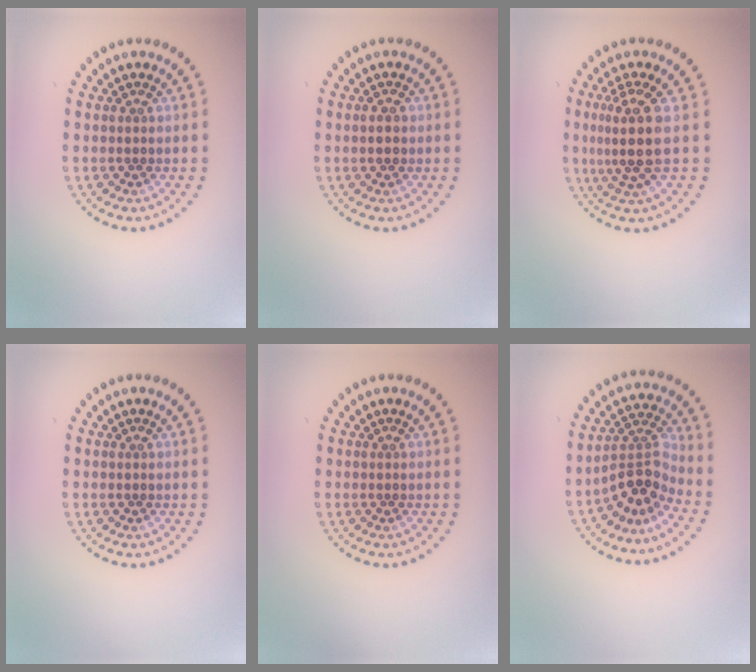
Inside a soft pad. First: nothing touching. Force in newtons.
{"total": 1.8, "press": 1.8, "slide": 0.1}
{"total": 3.9, "press": 3.0, "slide": 2.5}
{"total": 0.0}
{"total": 0.0}
{"total": 3.8, "press": 2.7, "slide": 2.6}